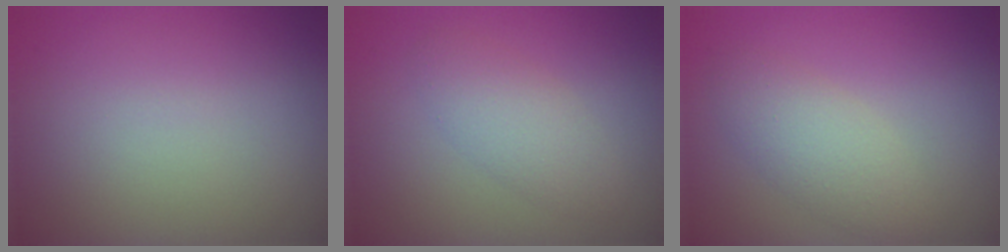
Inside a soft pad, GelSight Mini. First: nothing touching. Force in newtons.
{"total": 2.8, "press": 2.8, "slide": 0.2}
{"total": 3.2, "press": 3.2, "slide": 0.3}